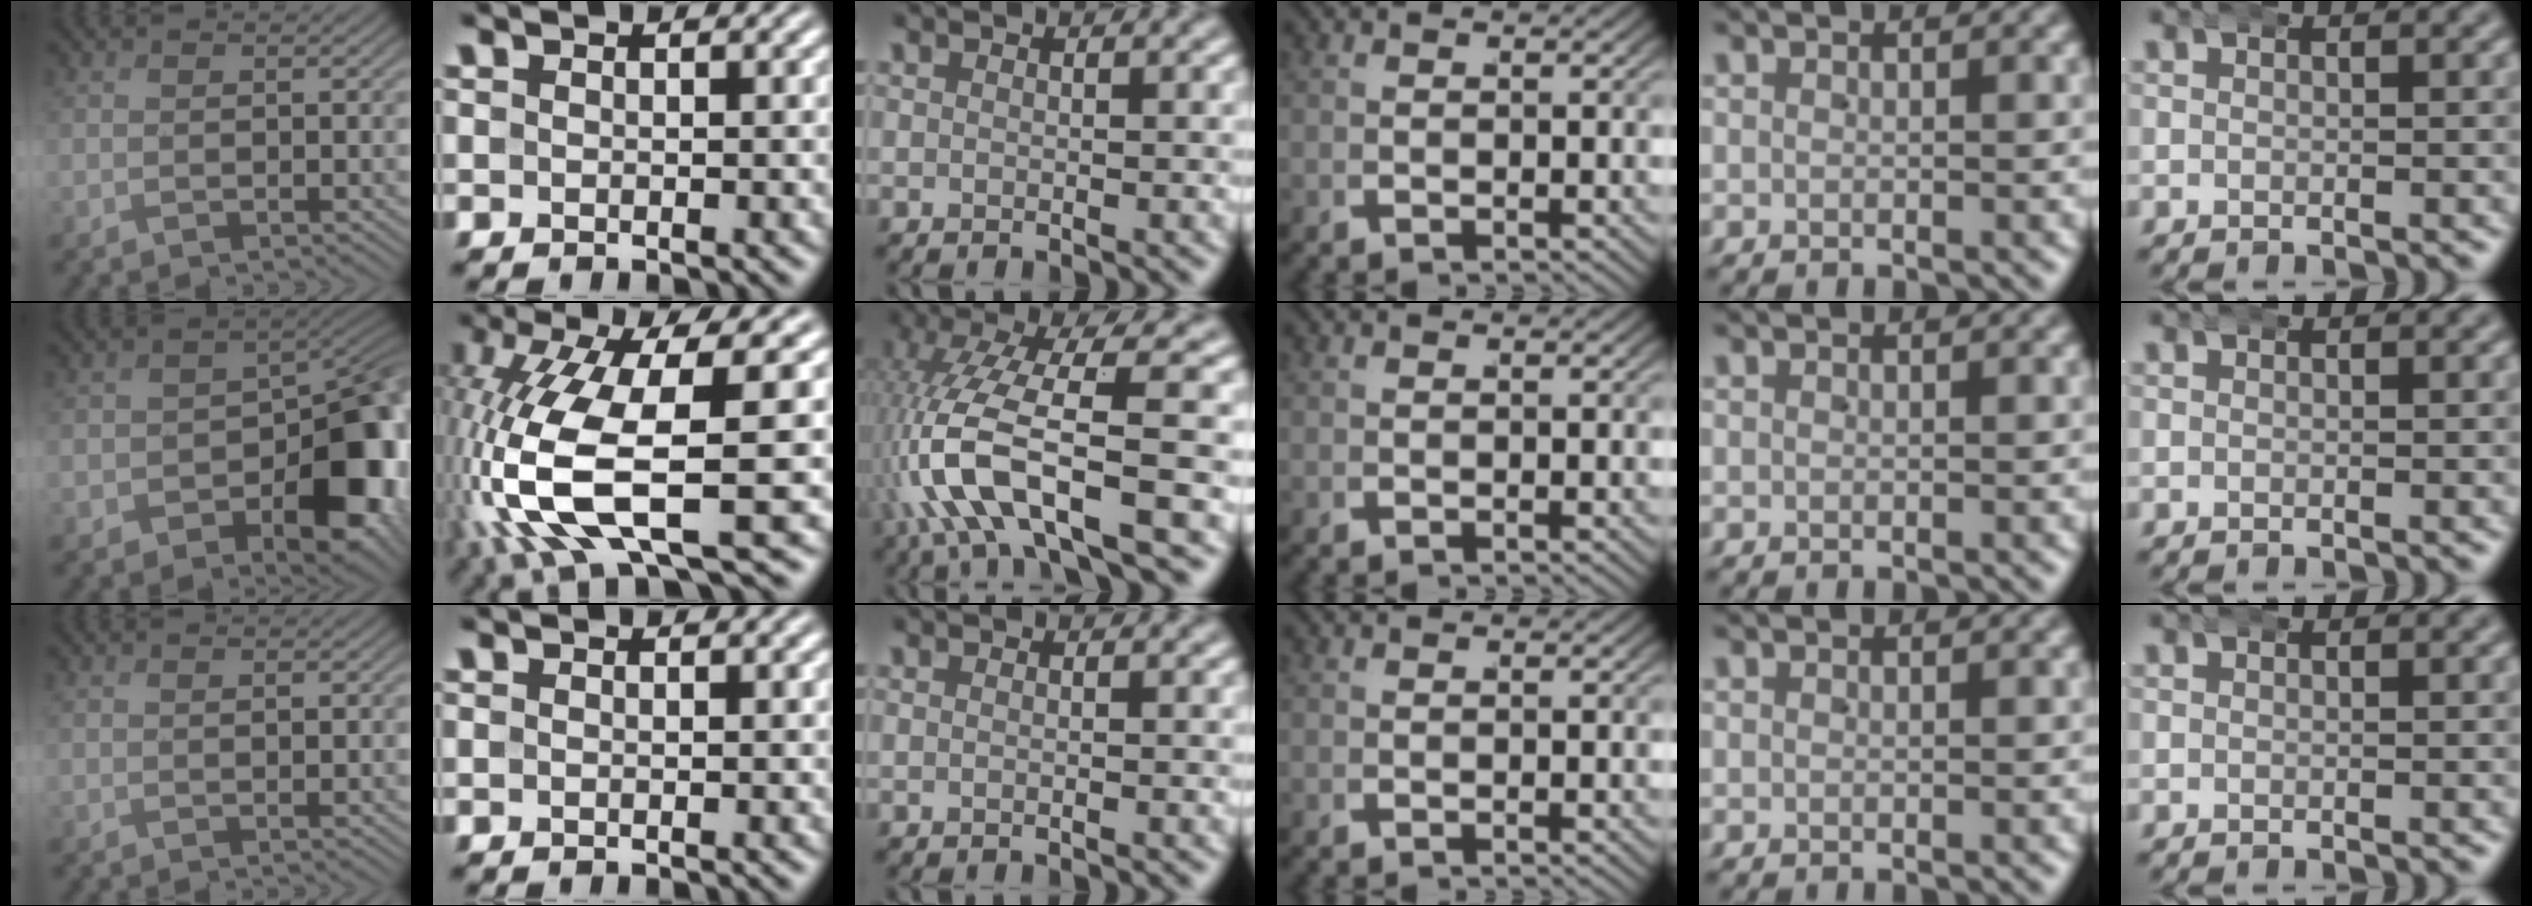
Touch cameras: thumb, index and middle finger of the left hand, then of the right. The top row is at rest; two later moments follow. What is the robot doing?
{"motion": "wrap", "object": "arm wrap"}